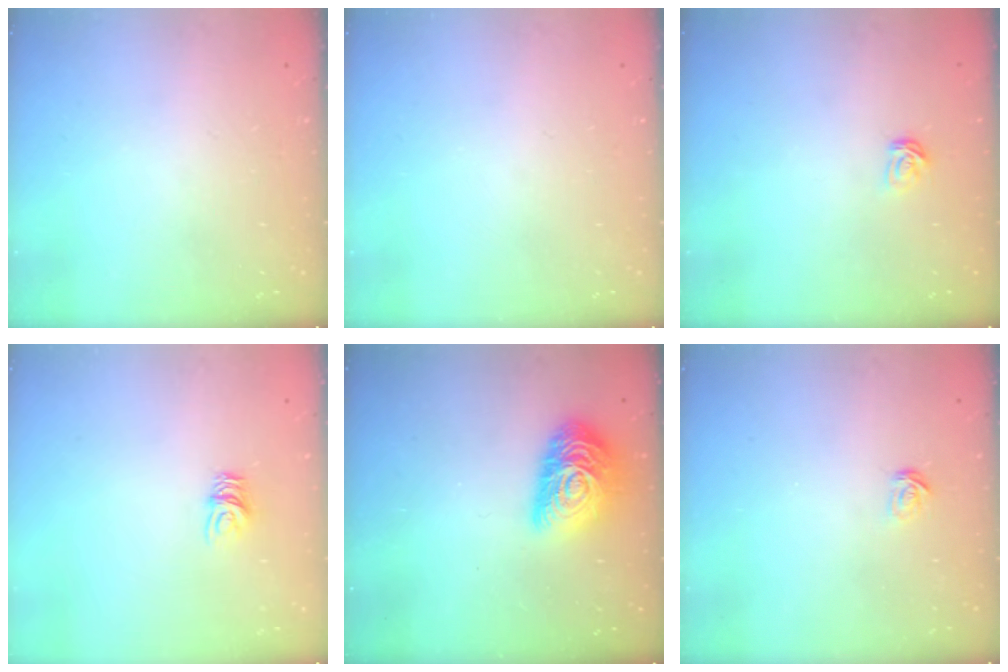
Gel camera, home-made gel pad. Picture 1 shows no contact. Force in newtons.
{"total": 0.0}
{"total": 3.6, "press": 3.6, "slide": 0.4}
{"total": 7.2, "press": 7.2, "slide": 0.5}
{"total": 15.8, "press": 15.7, "slide": 0.9}
{"total": 2.1, "press": 2.1, "slide": 0.1}